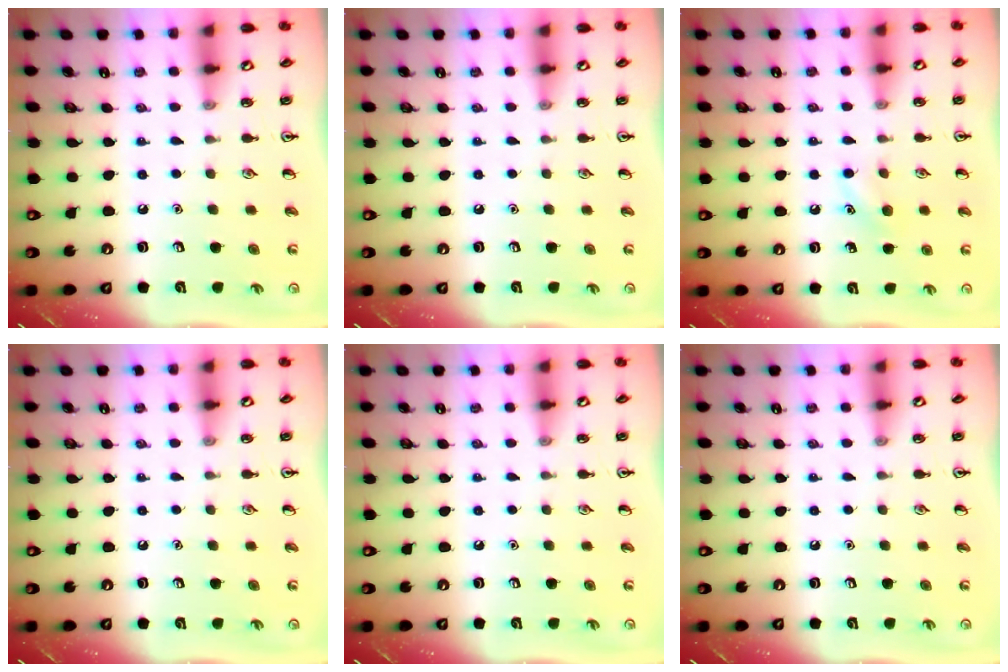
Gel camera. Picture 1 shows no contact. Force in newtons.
{"total": 0.0}
{"total": 6.4, "press": 6.1, "slide": 1.8}
{"total": 0.0}
{"total": 0.0}
{"total": 0.0}